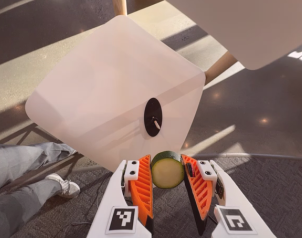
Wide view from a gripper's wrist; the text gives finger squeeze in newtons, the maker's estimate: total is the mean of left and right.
{"total": 9.6, "left": 9.7, "right": 9.5}